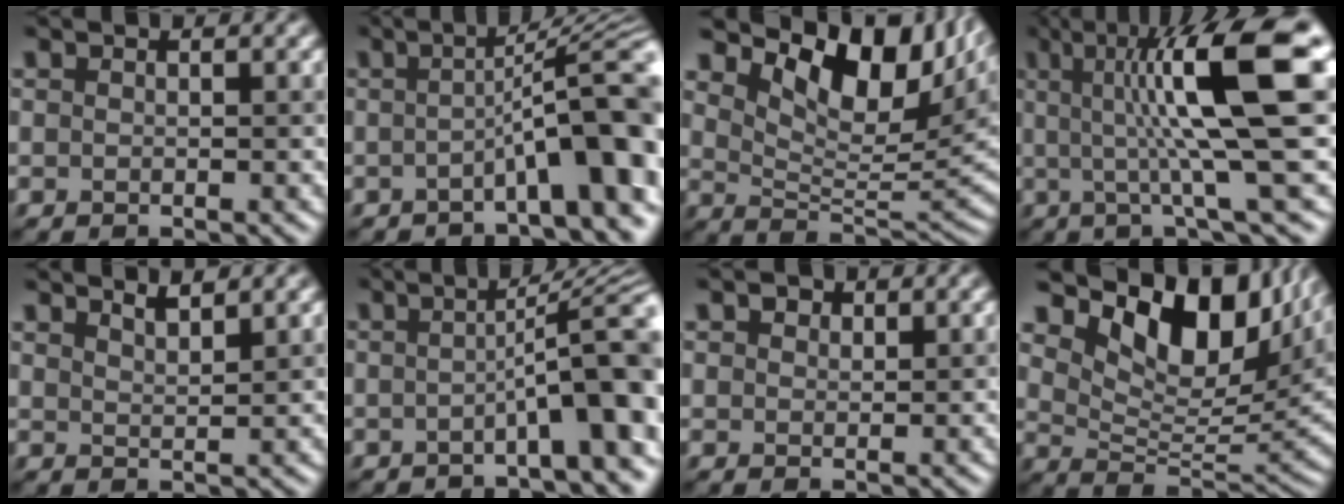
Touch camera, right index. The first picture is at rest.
{"total": 9.1, "force": [-2.3, 1.7, 8.6], "torque": [-0.095, 0.027, -0.038]}
{"total": 10.4, "force": [5.9, 4.5, 7.4], "torque": [-0.111, 0.006, 0.114]}
{"total": 12.5, "force": [2.2, 2.3, 12.1], "torque": [-0.165, 0.019, 0.041]}
{"total": 2.3, "force": [2.1, 0.4, 0.8], "torque": [0.004, 0.013, 0.031]}
{"total": 8.2, "force": [-1.5, 1.3, 8.0], "torque": [-0.090, 0.027, -0.031]}
{"total": 1.4, "force": [1.2, 0.7, 0.2], "torque": [-0.002, 0.003, 0.022]}
{"total": 11.5, "force": [6.8, 5.1, 7.7], "torque": [-0.116, 0.004, 0.131]}